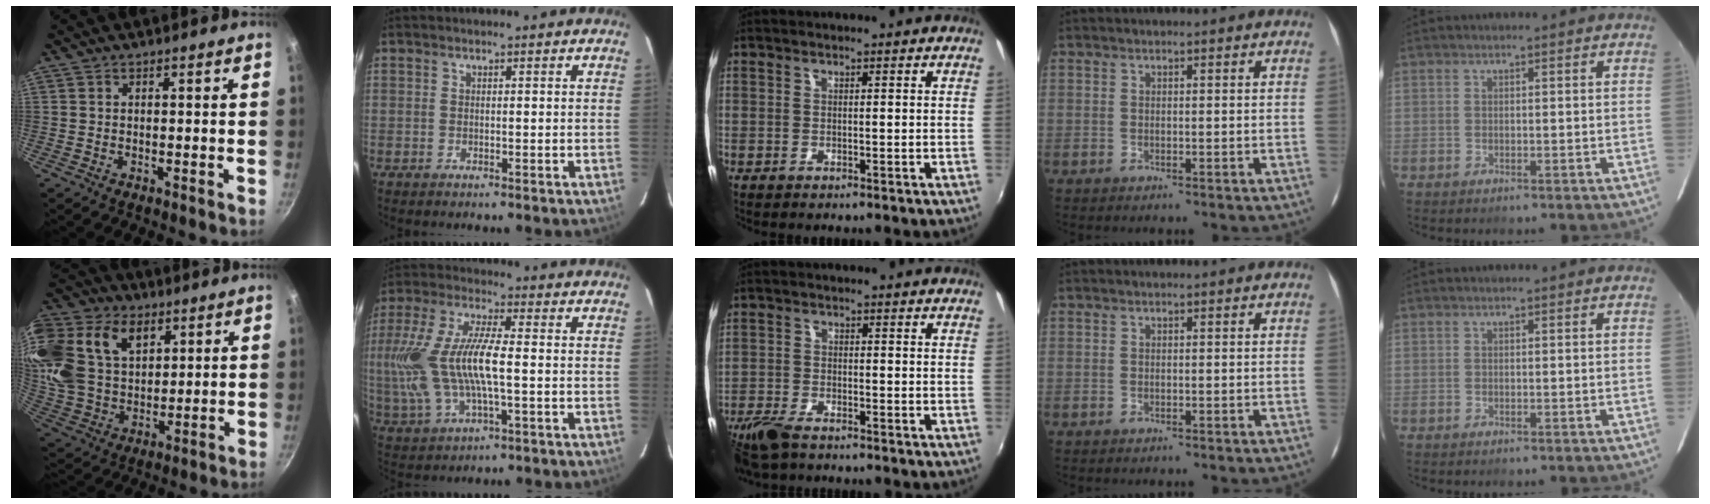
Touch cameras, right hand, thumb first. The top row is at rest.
{"thumb": {"total": 27.4, "force": [11.6, 18.6, 16.5], "torque": [-0.370, 0.024, 0.216]}, "index": {"total": 17.8, "force": [-1.3, 6.5, 16.5], "torque": [-0.337, -0.005, -0.020]}, "middle": {"total": 7.4, "force": [-5.9, 2.3, 3.8], "torque": [-0.107, -0.024, -0.117]}}